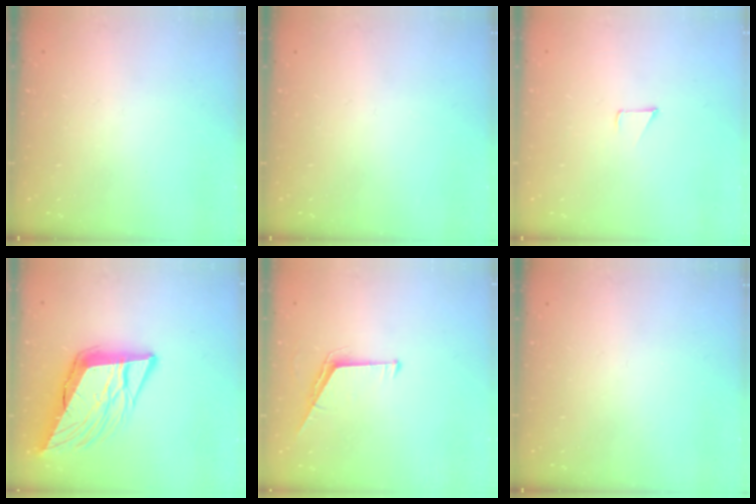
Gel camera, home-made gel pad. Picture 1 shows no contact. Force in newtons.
{"total": 0.0}
{"total": 2.9, "press": 2.8, "slide": 0.3}
{"total": 15.9, "press": 15.6, "slide": 3.0}
{"total": 5.6, "press": 5.6, "slide": 0.5}
{"total": 0.0}